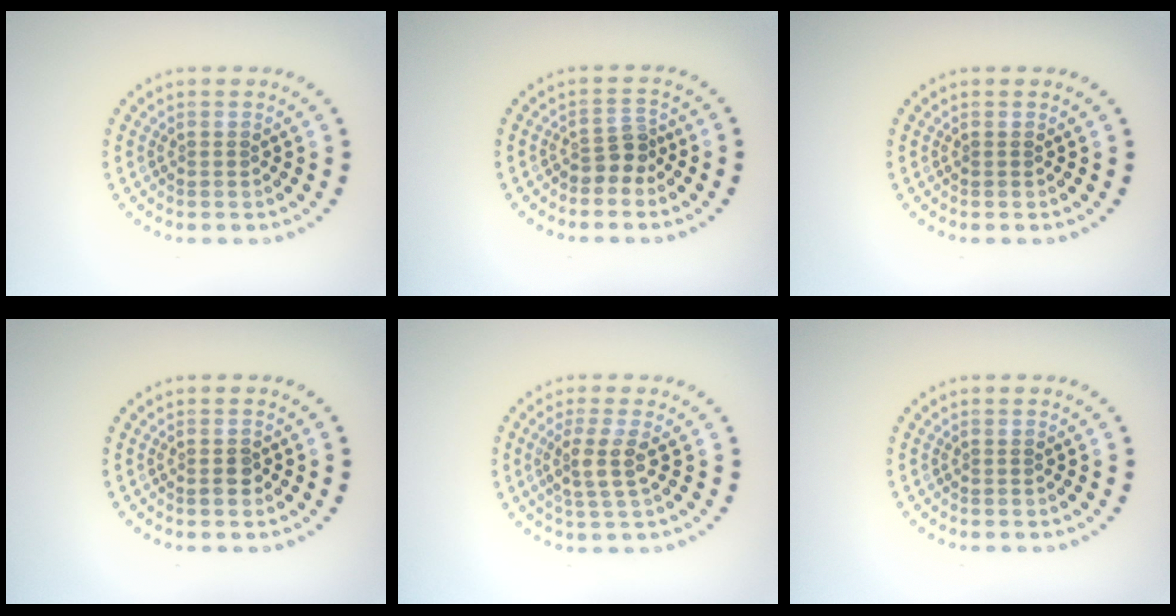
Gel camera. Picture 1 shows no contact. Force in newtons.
{"total": 2.1, "press": 1.7, "slide": 1.2}
{"total": 0.0}
{"total": 1.1, "press": 1.1, "slide": 0.3}
{"total": 2.5, "press": 2.1, "slide": 1.3}
{"total": 0.0}